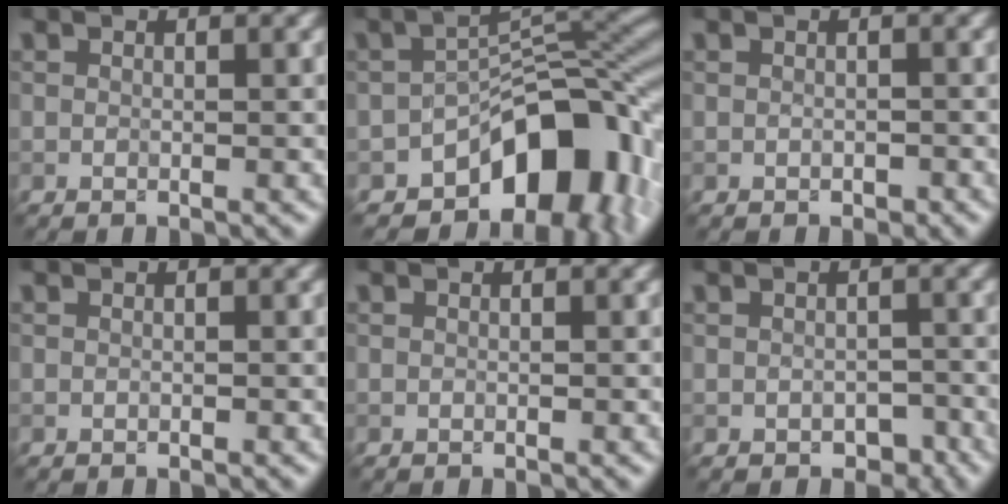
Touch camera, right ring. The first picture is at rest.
{"total": 11.8, "force": [-6.1, 6.6, 7.6], "torque": [-0.082, -0.005, -0.102]}
{"total": 0.7, "force": [-0.2, 0.6, 0.3], "torque": [-0.002, -0.002, -0.004]}
{"total": 0.0}
{"total": 0.0}
{"total": 2.0, "force": [-1.1, 1.3, 1.0], "torque": [-0.010, -0.003, -0.012]}